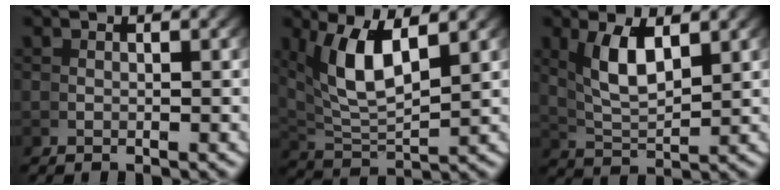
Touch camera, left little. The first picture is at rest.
{"total": 6.4, "force": [2.4, 2.7, 5.2], "torque": [-0.117, -0.009, 0.059]}
{"total": 4.7, "force": [1.8, 1.8, 3.9], "torque": [-0.080, -0.015, 0.048]}